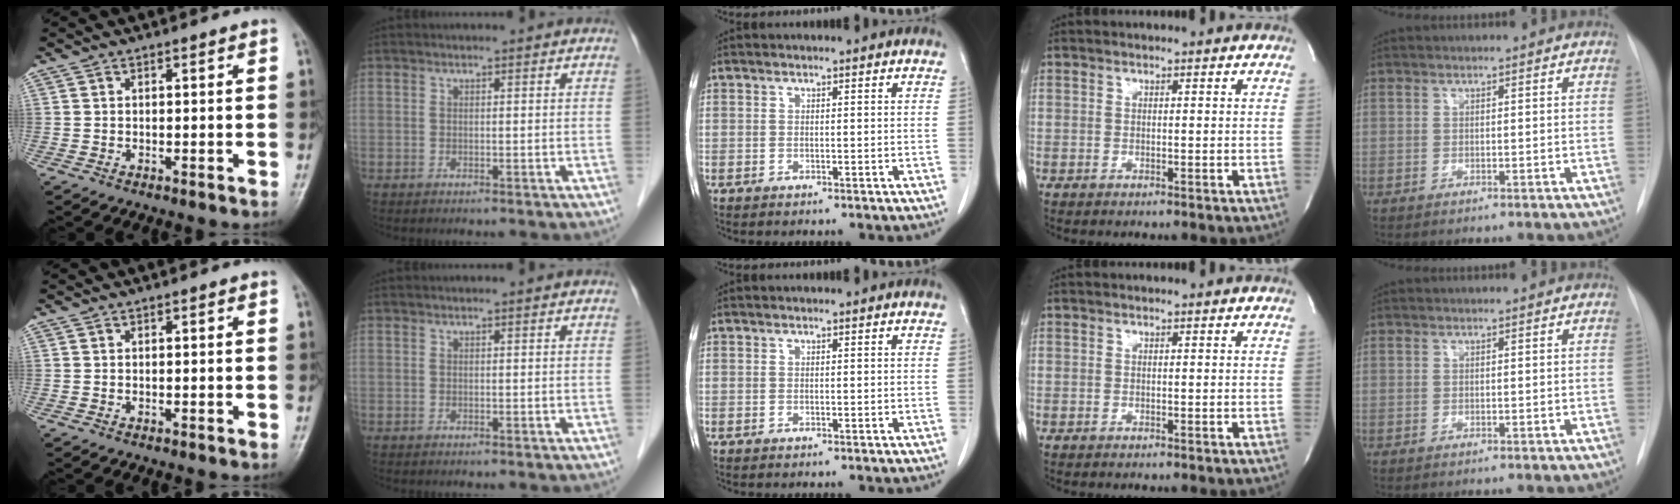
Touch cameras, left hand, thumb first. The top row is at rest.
{}